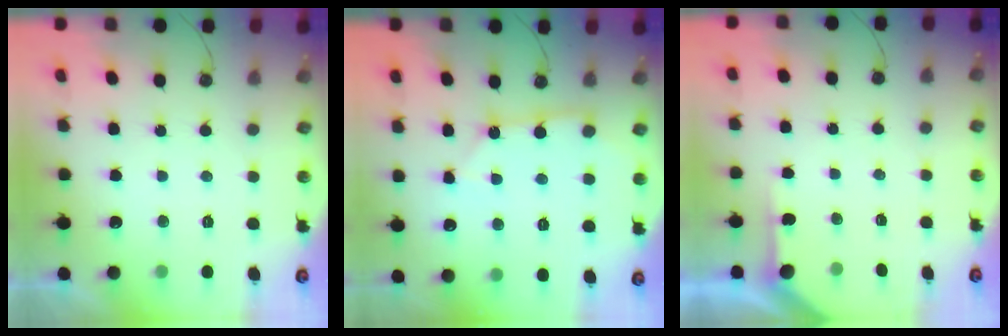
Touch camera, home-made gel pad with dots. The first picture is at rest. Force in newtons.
{"total": 7.8, "press": 7.7, "slide": 0.9}
{"total": 2.3, "press": 2.3, "slide": 0.2}